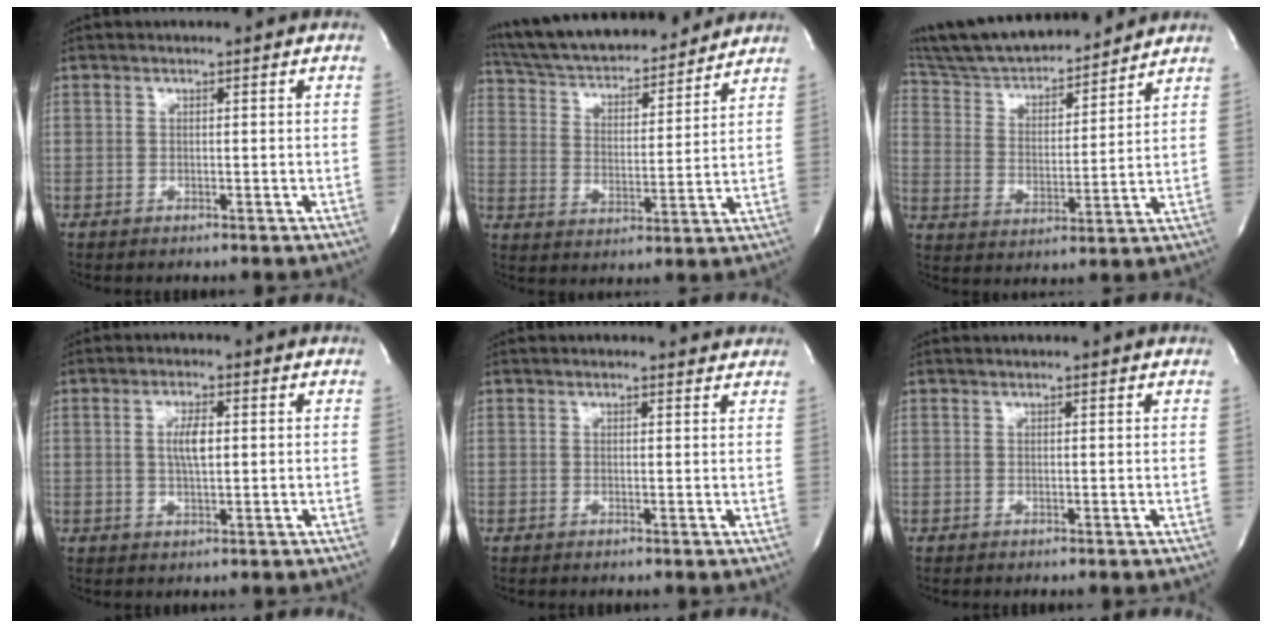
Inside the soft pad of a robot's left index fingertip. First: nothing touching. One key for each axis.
{"total": 20.8, "fx": 18.9, "fy": 4.5, "fz": 7.4, "tx": -0.137, "ty": 0.021, "tz": 0.292}
{"total": 18.6, "fx": 17.1, "fy": 3.2, "fz": 6.7, "tx": -0.117, "ty": 0.019, "tz": 0.283}
{"total": 3.7, "fx": 0.5, "fy": 0.9, "fz": 3.5, "tx": -0.070, "ty": 0.001, "tz": 0.009}
{"total": 2.5, "fx": 2.5, "fy": 0.6, "fz": 0.2, "tx": -0.006, "ty": 0.001, "tz": 0.016}
{"total": 1.4, "fx": 1.3, "fy": -0.1, "fz": 0.5, "tx": -0.012, "ty": 0.011, "tz": 0.017}